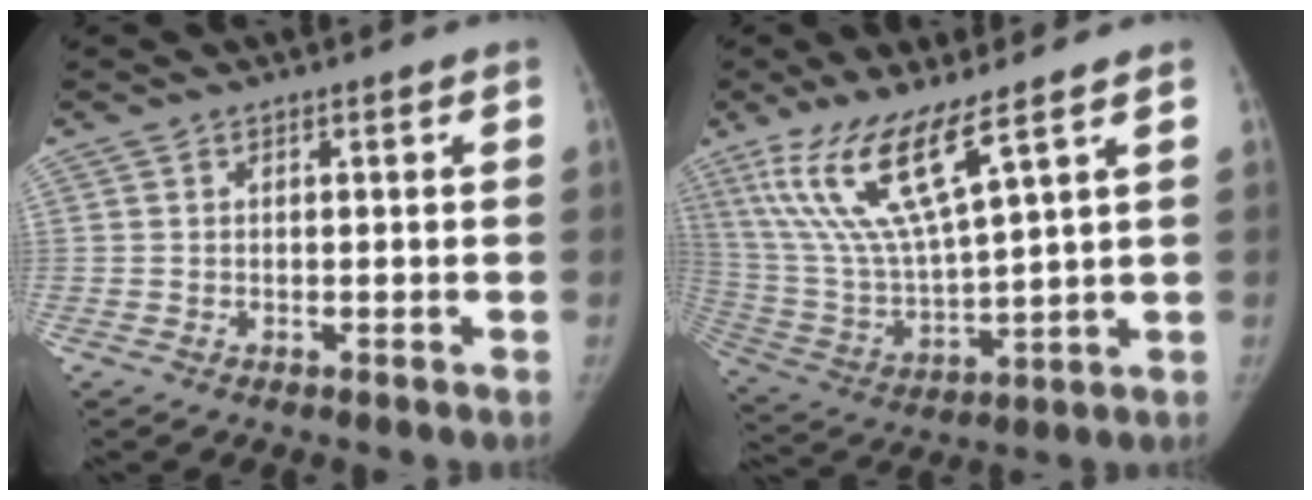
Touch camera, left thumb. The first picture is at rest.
{"total": 15.0, "force": [8.8, 2.5, 11.9], "torque": [-0.254, -0.046, 0.188]}